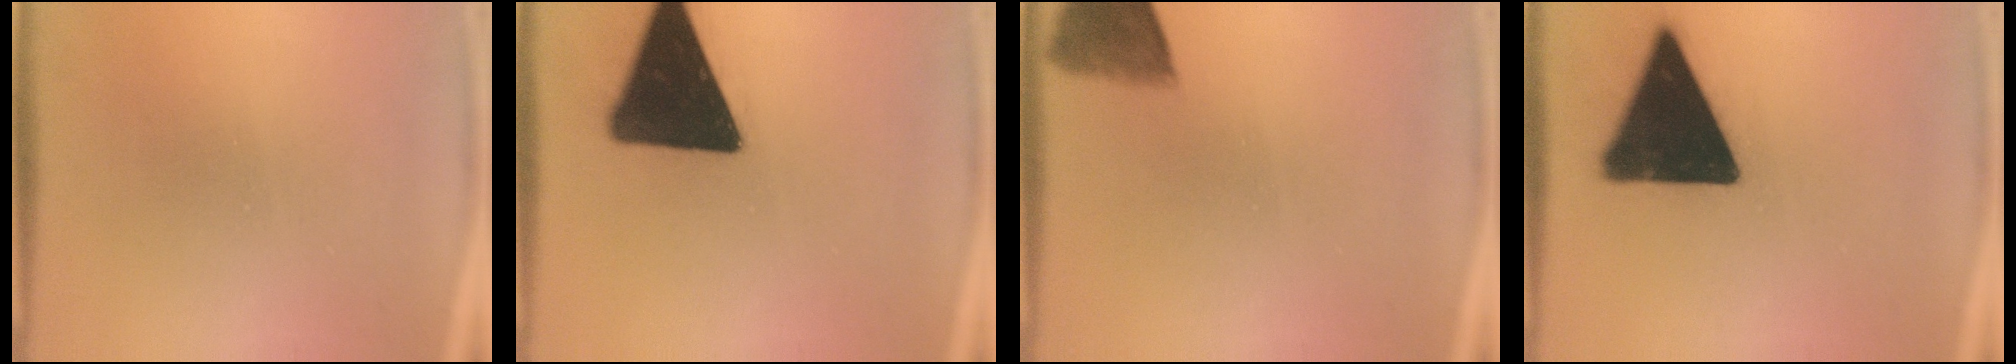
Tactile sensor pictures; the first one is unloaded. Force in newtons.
{"total": 20.0}
{"total": 6.2}
{"total": 19.7}